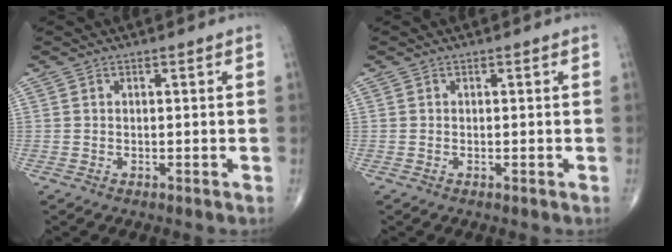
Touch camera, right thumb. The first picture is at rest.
{"total": 0.0}